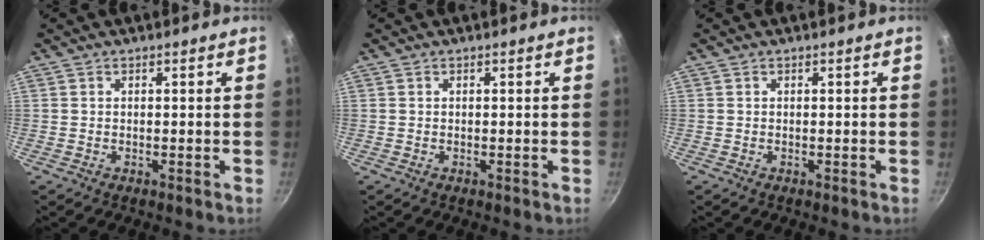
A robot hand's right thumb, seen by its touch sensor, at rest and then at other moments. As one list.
[{"total": 0.0}, {"total": 0.0}]